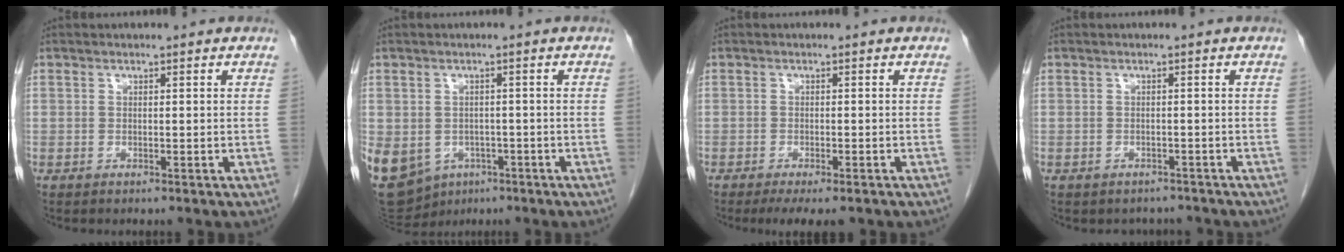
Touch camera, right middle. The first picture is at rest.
{"total": 25.3, "force": [-9.8, 20.9, 10.2], "torque": [-0.368, -0.012, -0.127]}
{"total": 5.6, "force": [-4.2, 1.4, 3.4], "torque": [-0.043, -0.010, -0.060]}
{"total": 3.0, "force": [-2.6, 1.5, -0.1], "torque": [0.001, 0.006, -0.035]}